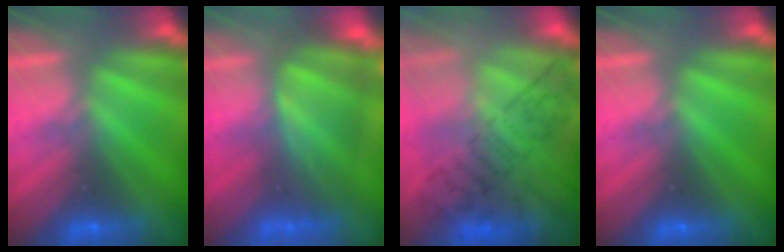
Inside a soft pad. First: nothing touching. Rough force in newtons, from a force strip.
{"total": 5.0}
{"total": 7.3}
{"total": 0.0}